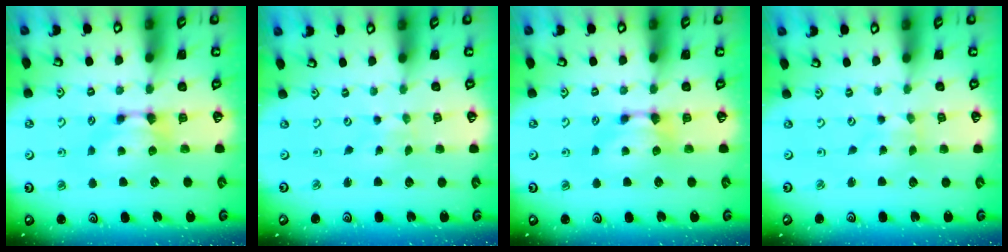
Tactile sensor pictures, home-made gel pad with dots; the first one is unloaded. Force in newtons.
{"total": 5.5, "press": 5.5, "slide": 0.4}
{"total": 0.0}
{"total": 5.0, "press": 4.9, "slide": 0.7}